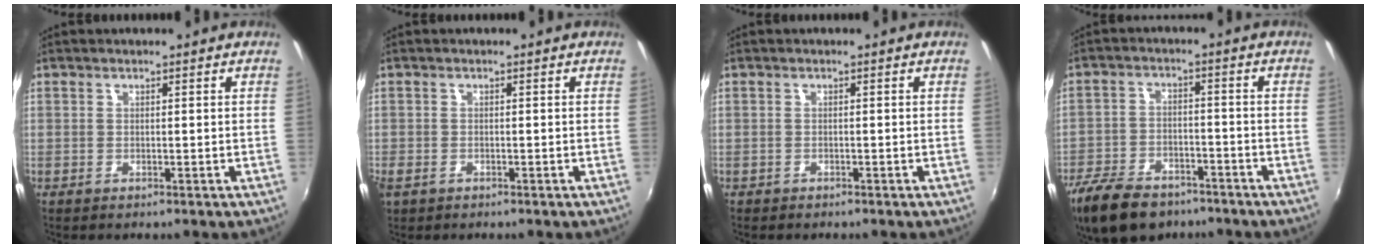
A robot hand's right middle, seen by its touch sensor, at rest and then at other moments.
{"total": 2.8, "force": [-1.5, 1.9, 1.5], "torque": [-0.031, -0.008, -0.026]}
{"total": 1.0, "force": [-0.8, 0.6, 0.1], "torque": [-0.007, -0.002, -0.013]}
{"total": 14.3, "force": [-10.4, 7.1, 6.8], "torque": [-0.163, -0.016, -0.176]}